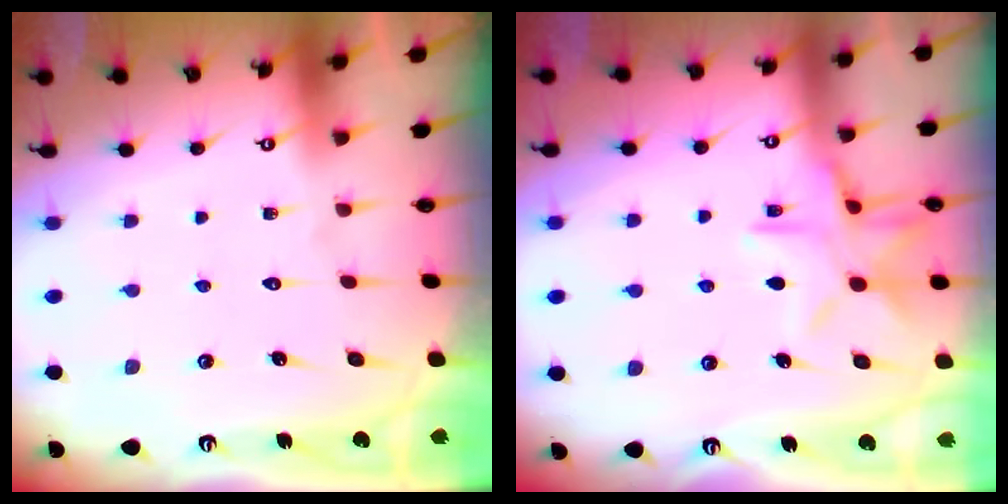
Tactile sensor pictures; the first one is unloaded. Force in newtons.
{"total": 12.5, "press": 12.4, "slide": 0.9}